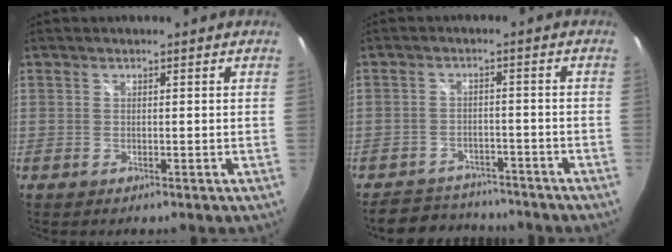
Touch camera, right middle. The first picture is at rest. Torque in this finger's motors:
{"motor_torque": [0.47, -0.45, -0.02, -0.01]}